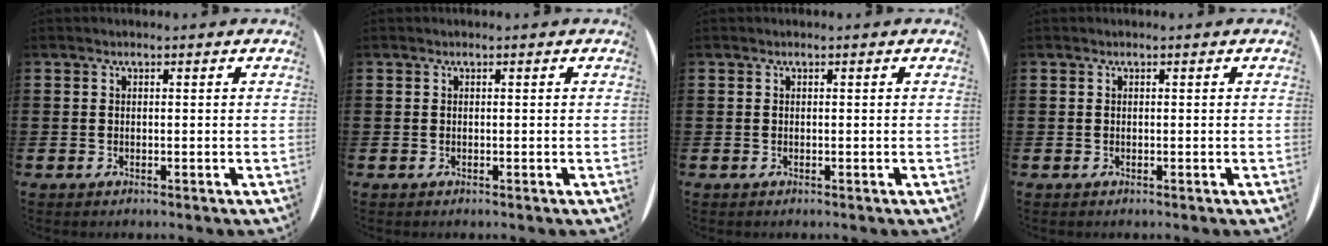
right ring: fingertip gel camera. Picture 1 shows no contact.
{"total": 0.0}
{"total": 0.0}
{"total": 0.0}